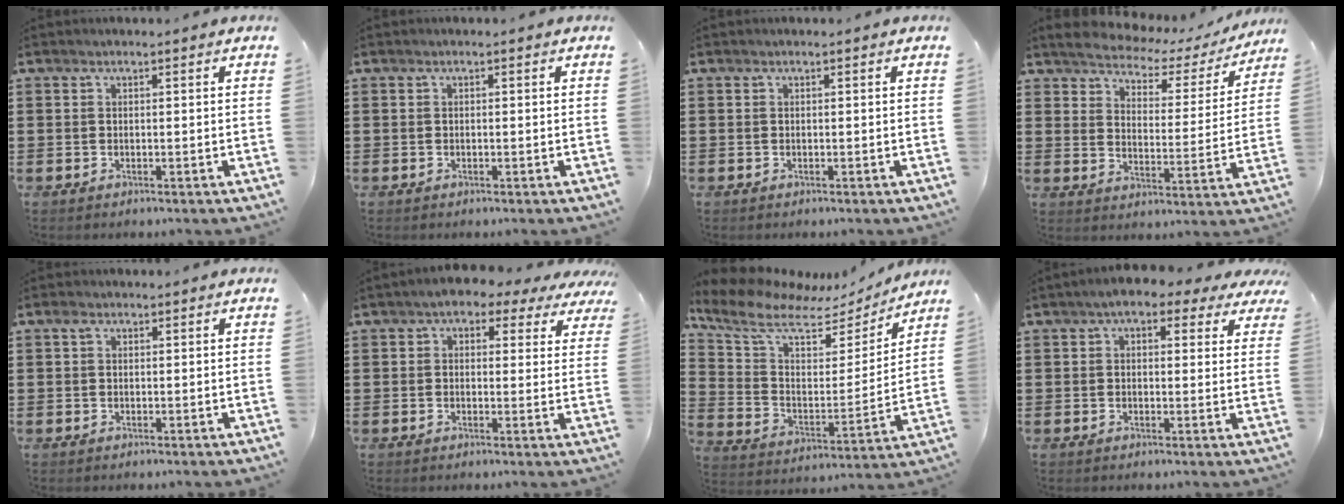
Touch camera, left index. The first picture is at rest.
{"total": 0.0}
{"total": 0.0}
{"total": 3.3, "force": [3.2, 0.6, 0.5], "torque": [-0.034, -0.027, 0.046]}
{"total": 1.3, "force": [0.5, 0.8, 0.8], "torque": [-0.018, 0.007, 0.009]}
{"total": 3.3, "force": [2.2, 1.7, 1.8], "torque": [-0.039, -0.003, 0.033]}
{"total": 8.7, "force": [7.0, 3.2, 4.2], "torque": [-0.115, -0.042, 0.120]}
{"total": 4.6, "force": [3.0, 1.7, 3.0], "torque": [-0.059, 0.001, 0.050]}